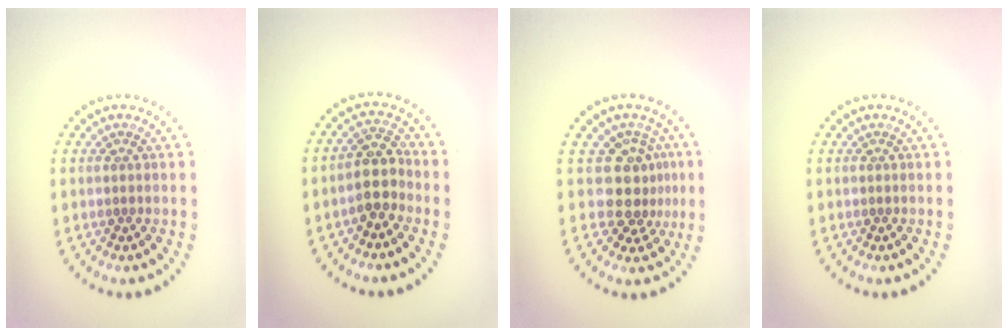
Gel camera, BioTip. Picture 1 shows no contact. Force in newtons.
{"total": 2.9, "press": 2.5, "slide": 1.4}
{"total": 3.4, "press": 2.5, "slide": 2.3}
{"total": 0.0}